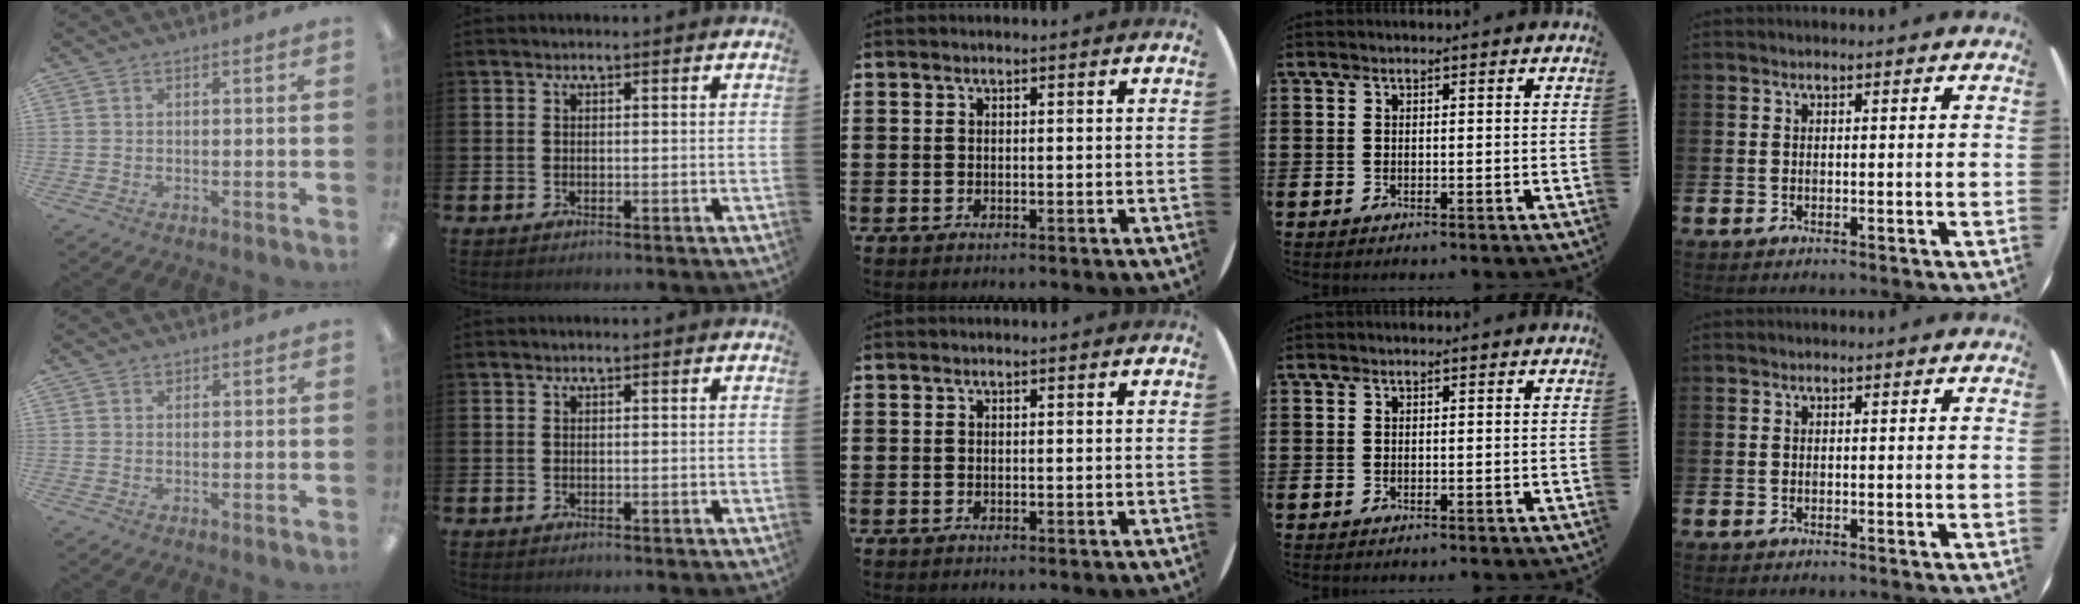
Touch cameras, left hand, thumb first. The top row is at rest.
{"thumb": {"total": 0.5, "force": [0.4, 0.3, 0.1], "torque": [-0.002, 0.001, 0.008]}}